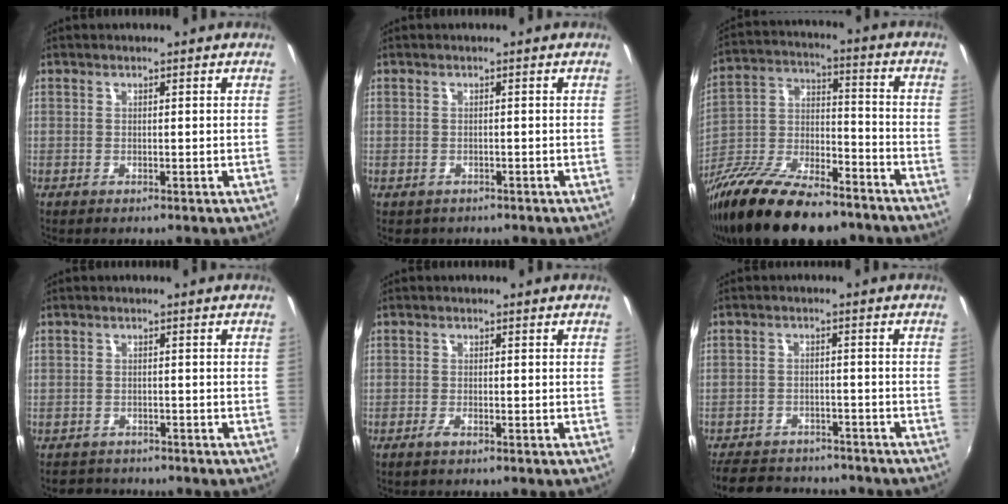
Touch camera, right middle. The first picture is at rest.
{"total": 1.2, "force": [-0.7, 0.9, 0.2], "torque": [-0.010, -0.004, -0.008]}
{"total": 22.1, "force": [-15.7, 8.4, 13.2], "torque": [-0.263, -0.019, -0.262]}
{"total": 3.4, "force": [-3.1, 1.4, 0.0], "torque": [-0.012, 0.002, -0.053]}
{"total": 1.6, "force": [-1.1, 0.3, 1.1], "torque": [-0.026, -0.005, -0.023]}
{"total": 13.4, "force": [-11.5, 5.3, 4.4], "torque": [-0.114, 0.012, -0.162]}